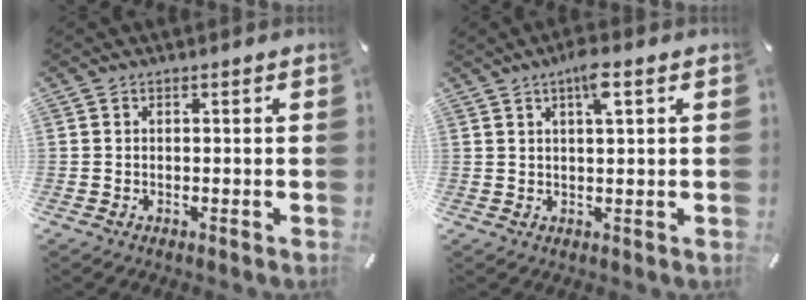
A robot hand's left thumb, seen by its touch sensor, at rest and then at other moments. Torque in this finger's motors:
{"motor_torque": [0.89, 0.80, 0.78, -0.28, 0.01]}